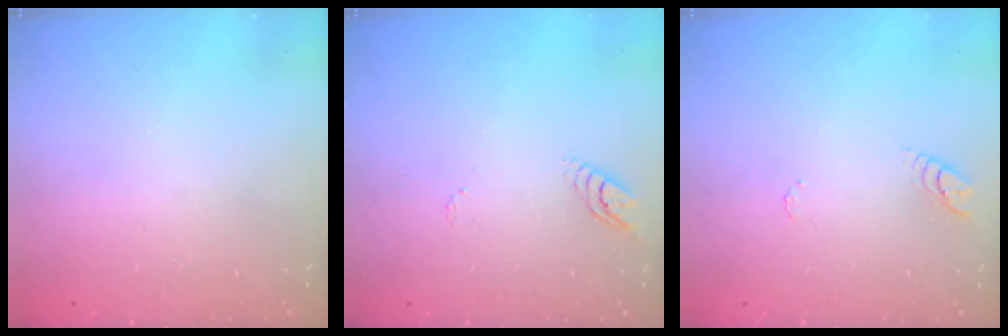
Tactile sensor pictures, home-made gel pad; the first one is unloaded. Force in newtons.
{"total": 3.6, "press": 3.6, "slide": 0.3}
{"total": 3.9, "press": 3.9, "slide": 0.4}